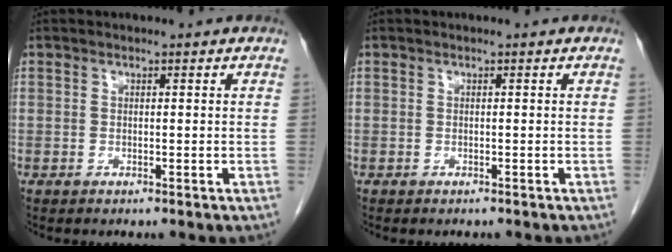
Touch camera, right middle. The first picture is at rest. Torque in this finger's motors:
{"motor_torque": [0.05, -0.04, 0.01, 0.02]}